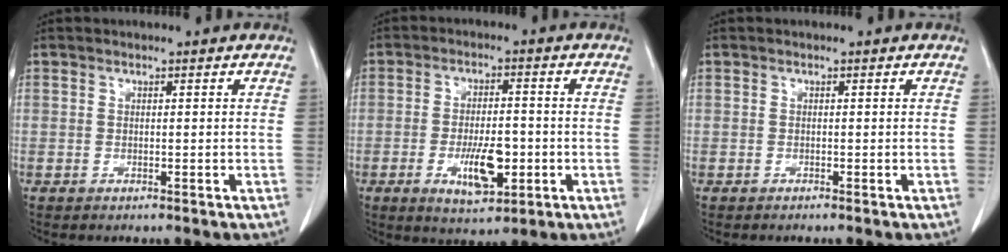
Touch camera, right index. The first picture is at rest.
{"total": 7.9, "force": [-2.3, 2.9, 7.0], "torque": [-0.123, -0.005, -0.032]}
{"total": 0.0}